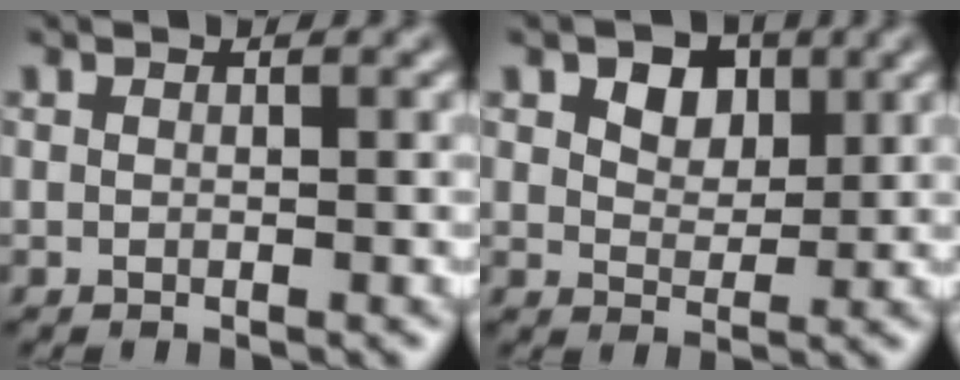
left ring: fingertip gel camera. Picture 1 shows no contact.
{"total": 4.0, "force": [1.9, 2.7, 2.3], "torque": [-0.041, 0.001, 0.019]}